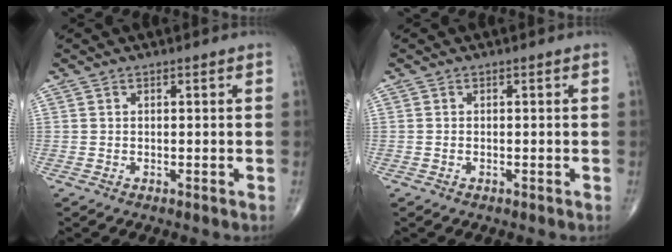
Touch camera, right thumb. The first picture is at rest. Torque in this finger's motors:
{"motor_torque": [-0.25, 0.02, -0.07, 0.08, -0.04]}